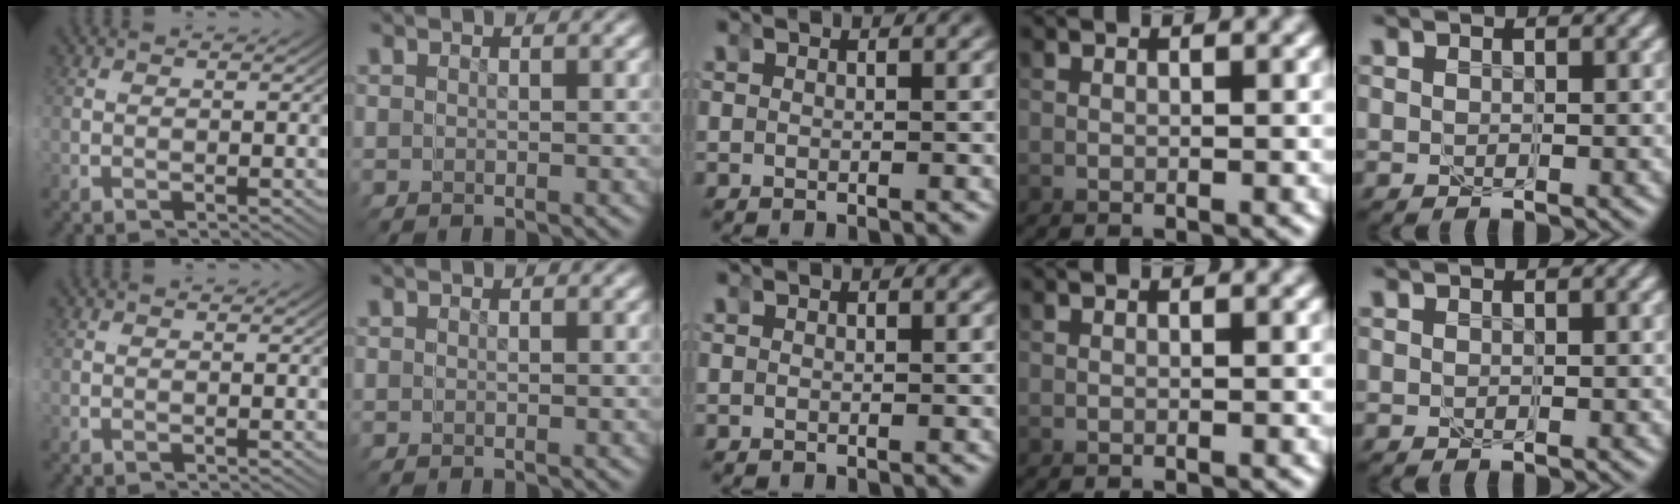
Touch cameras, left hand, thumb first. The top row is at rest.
{}